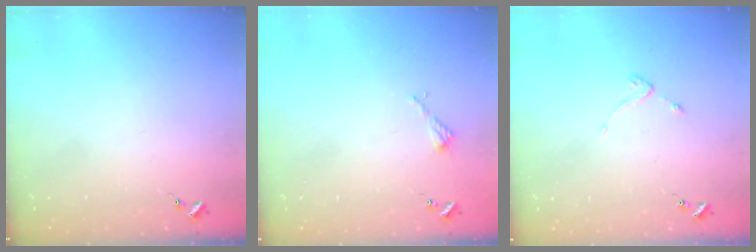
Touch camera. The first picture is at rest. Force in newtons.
{"total": 2.2, "press": 2.2, "slide": 0.2}
{"total": 2.2, "press": 2.1, "slide": 0.4}